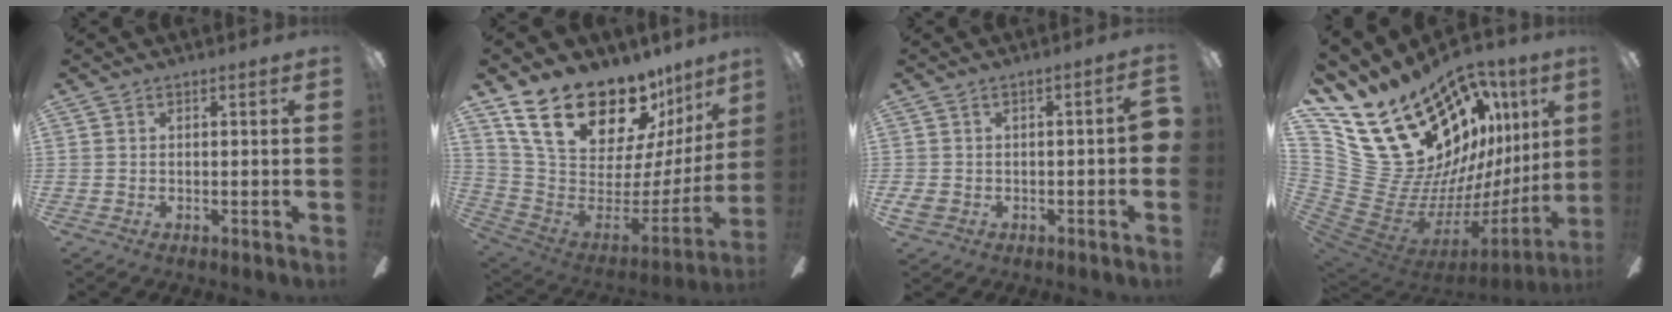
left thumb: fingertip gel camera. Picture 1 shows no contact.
{"total": 25.4, "force": [18.6, 10.6, 13.5], "torque": [-0.226, -0.130, 0.346]}
{"total": 6.3, "force": [-1.5, 3.1, 5.3], "torque": [-0.089, 0.008, -0.026]}
{"total": 25.3, "force": [14.6, 16.1, 12.9], "torque": [-0.191, -0.151, 0.342]}